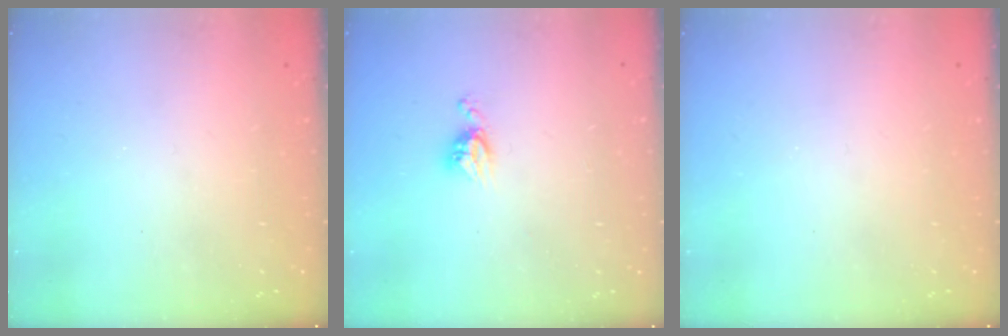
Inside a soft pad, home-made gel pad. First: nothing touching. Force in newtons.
{"total": 5.1, "press": 5.1, "slide": 0.5}
{"total": 0.0}